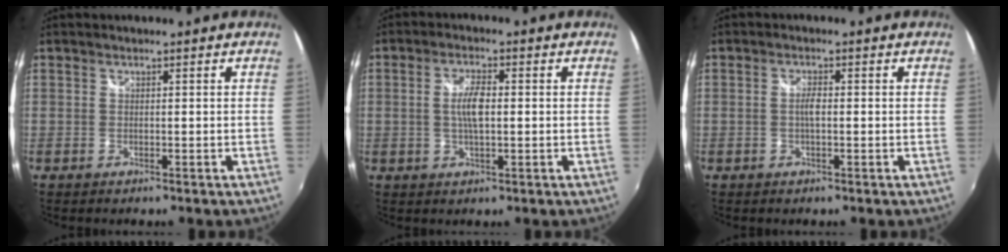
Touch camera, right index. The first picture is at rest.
{"total": 4.9, "force": [0.1, 1.7, 4.6], "torque": [-0.089, 0.003, 0.002]}
{"total": 2.0, "force": [-0.2, 0.6, 1.9], "torque": [-0.036, 0.002, -0.005]}